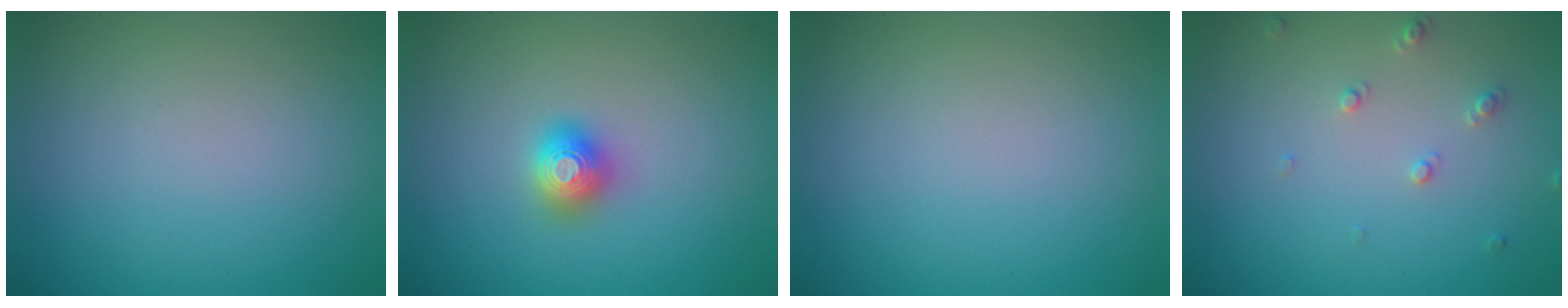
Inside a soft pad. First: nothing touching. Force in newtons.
{"total": 2.0, "press": 2.0, "slide": 0.2}
{"total": 0.0}
{"total": 1.3, "press": 1.2, "slide": 0.3}